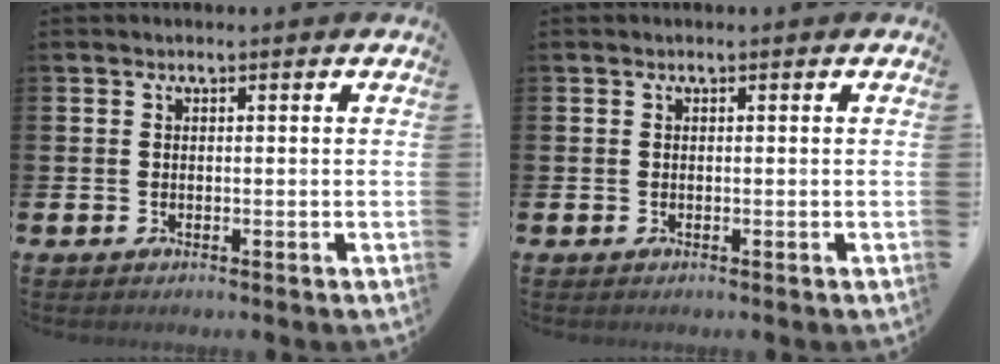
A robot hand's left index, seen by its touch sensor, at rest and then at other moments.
{"total": 0.0}